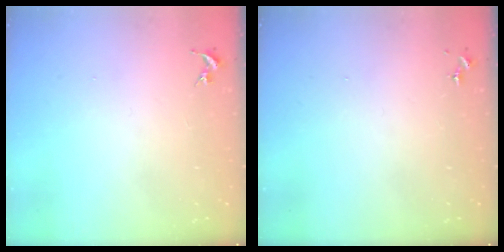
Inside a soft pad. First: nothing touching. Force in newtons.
{"total": 0.0}